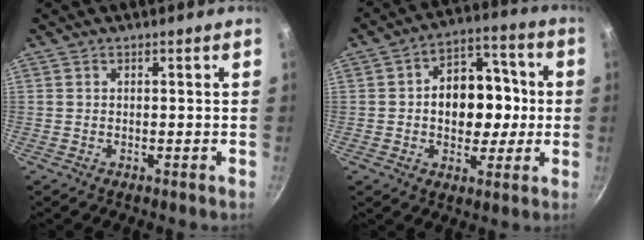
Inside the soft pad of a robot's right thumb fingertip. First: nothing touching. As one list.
[{"total": 14.1, "force": [-0.2, 10.3, 9.6], "torque": [-0.089, 0.025, -0.011]}]